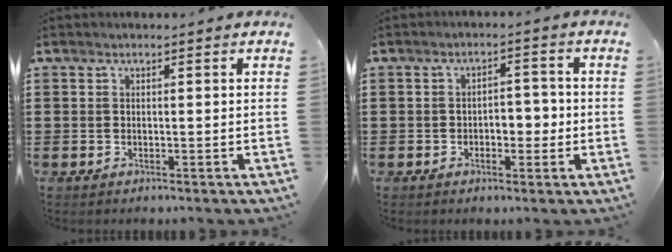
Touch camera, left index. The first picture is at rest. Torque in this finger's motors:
{"motor_torque": [0.09, 0.09, 0.07, 0.05]}